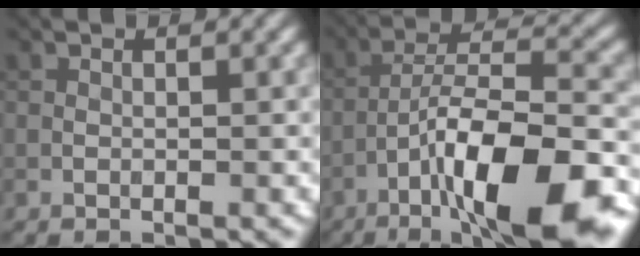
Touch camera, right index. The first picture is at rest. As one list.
[{"total": 13.4, "force": [-6.8, 3.8, 11.0], "torque": [-0.182, 0.005, -0.103]}]